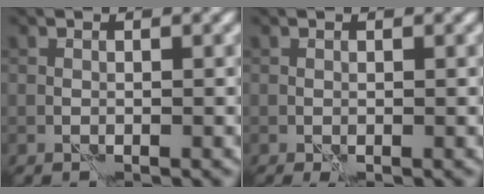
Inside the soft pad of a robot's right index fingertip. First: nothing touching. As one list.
[{"total": 0.7, "force": [-0.3, 0.2, 0.6], "torque": [-0.014, -0.003, -0.004]}]